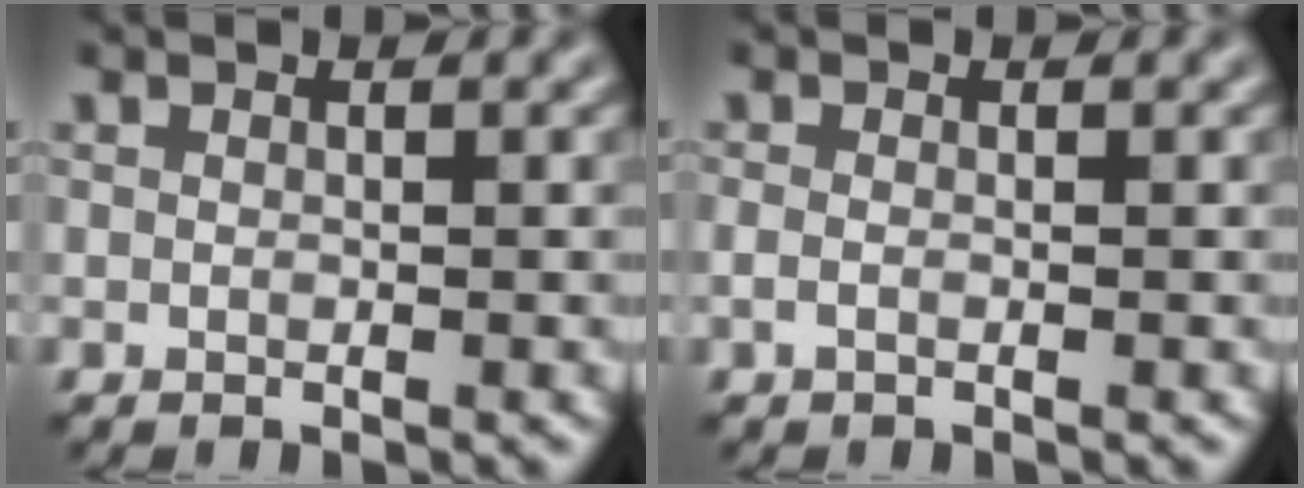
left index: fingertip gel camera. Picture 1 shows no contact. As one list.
[{"total": 0.8, "force": [-0.6, 0.1, 0.5], "torque": [-0.010, -0.003, -0.015]}]